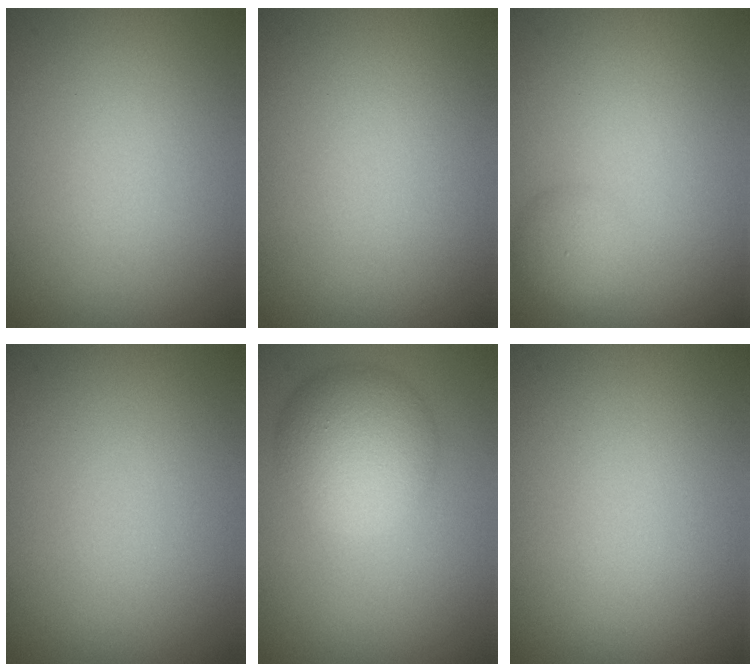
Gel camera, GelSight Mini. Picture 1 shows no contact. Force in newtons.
{"total": 0.0}
{"total": 2.0, "press": 2.0, "slide": 0.0}
{"total": 0.0}
{"total": 6.2, "press": 6.2, "slide": 0.1}
{"total": 0.0}